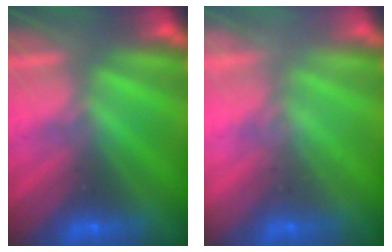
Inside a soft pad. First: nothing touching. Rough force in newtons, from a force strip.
{"total": 2.1}